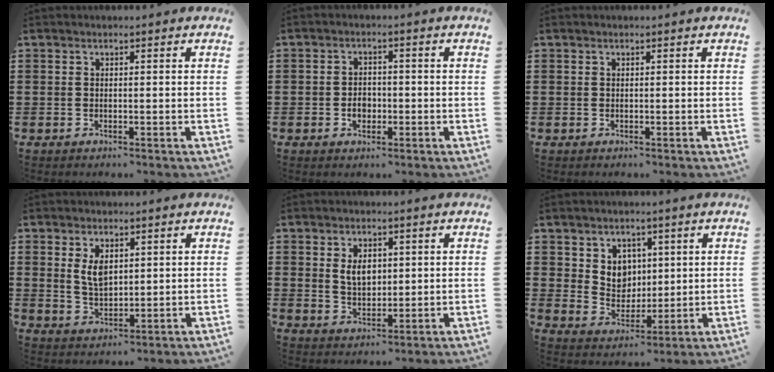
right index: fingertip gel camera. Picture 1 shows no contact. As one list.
[{"total": 2.6, "force": [-0.7, 2.0, 1.6], "torque": [-0.026, 0.000, -0.017]}, {"total": 0.0}, {"total": 4.4, "force": [1.7, 2.5, 3.2], "torque": [-0.062, 0.005, 0.028]}, {"total": 4.2, "force": [1.2, 2.8, 2.9], "torque": [-0.058, 0.008, 0.018]}, {"total": 5.6, "force": [2.4, 4.9, 1.3], "torque": [-0.035, 0.000, 0.041]}]